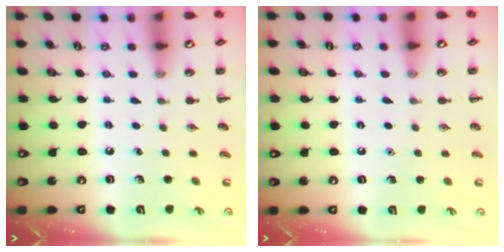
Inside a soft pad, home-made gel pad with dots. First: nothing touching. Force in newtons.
{"total": 1.6, "press": 1.6, "slide": 0.1}